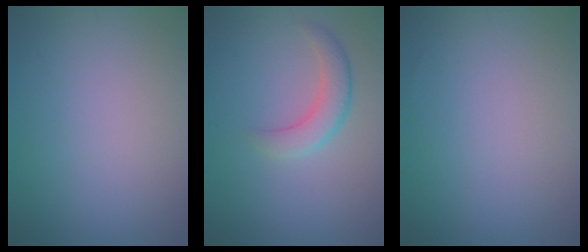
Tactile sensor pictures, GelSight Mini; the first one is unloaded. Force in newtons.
{"total": 2.7, "press": 2.7, "slide": 0.1}
{"total": 0.0}